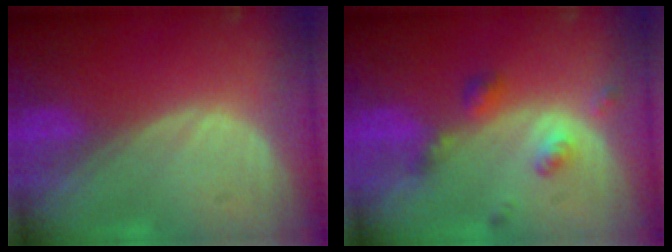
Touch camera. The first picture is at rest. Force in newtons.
{"total": 5.1, "press": 4.5, "slide": 2.5}